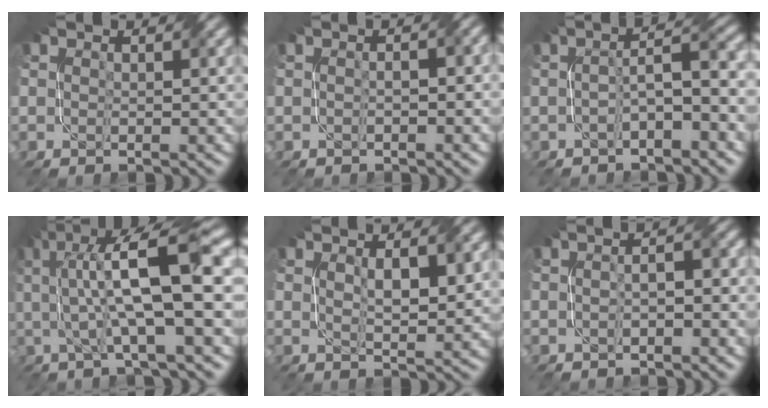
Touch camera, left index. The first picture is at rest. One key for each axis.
{"total": 1.5, "fx": 0.0, "fy": 0.5, "fz": 1.4, "tx": -0.021, "ty": 0.001, "tz": -0.009}
{"total": 3.8, "fx": -1.2, "fy": 0.8, "fz": 3.5, "tx": -0.062, "ty": 0.015, "tz": -0.023}
{"total": 11.1, "fx": 1.4, "fy": 2.7, "fz": 10.6, "tx": -0.173, "ty": 0.016, "tz": 0.023}
{"total": 2.6, "fx": 0.8, "fy": 0.8, "fz": 2.4, "tx": -0.046, "ty": 0.001, "tz": 0.019}
{"total": 1.9, "fx": -0.7, "fy": 0.6, "fz": 1.7, "tx": -0.029, "ty": 0.004, "tz": -0.013}